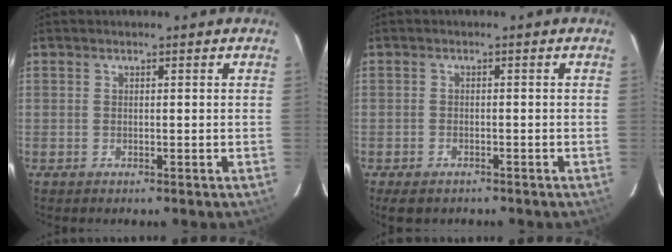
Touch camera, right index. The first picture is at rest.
{"total": 3.7, "force": [-2.7, 2.0, 1.5], "torque": [-0.039, -0.008, -0.041]}